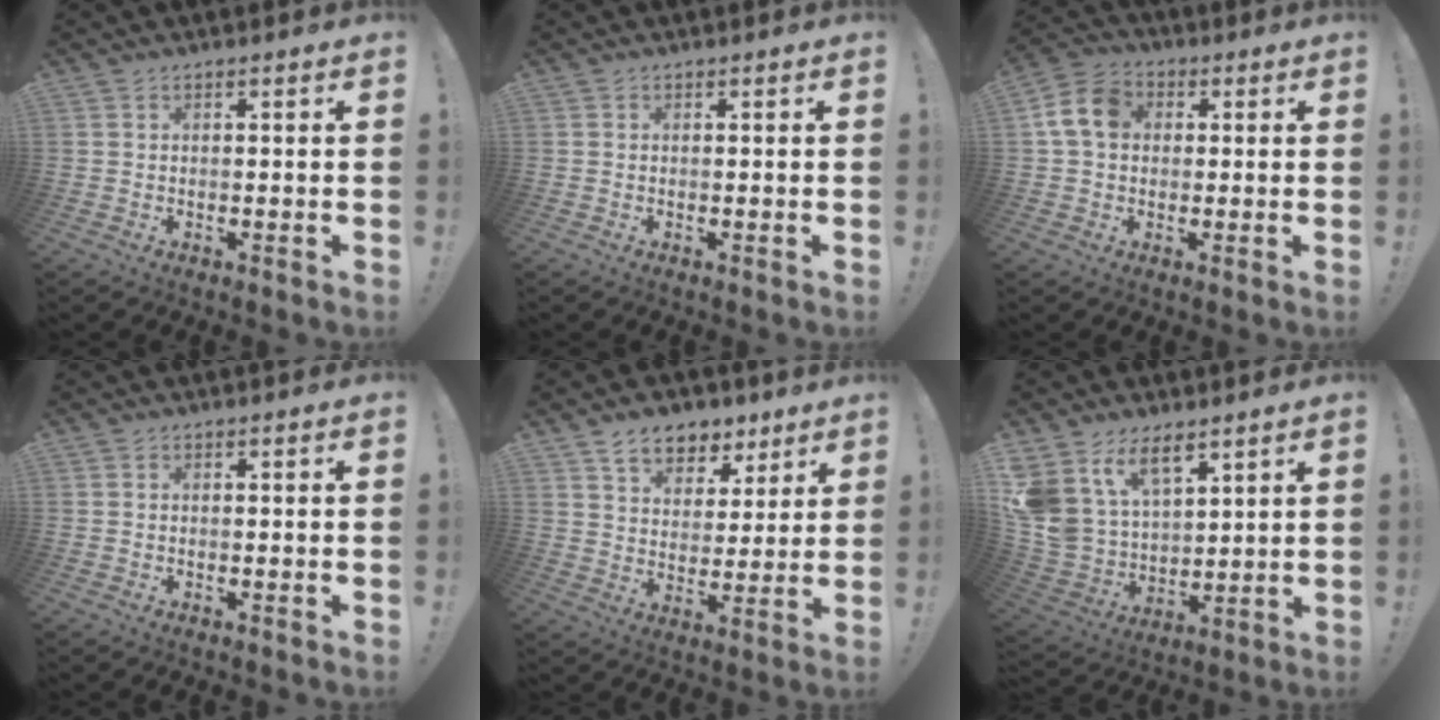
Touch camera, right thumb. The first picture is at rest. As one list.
[{"total": 0.0}, {"total": 10.7, "force": [2.2, 8.3, 6.4], "torque": [-0.110, 0.013, 0.048]}, {"total": 0.0}, {"total": 10.0, "force": [6.9, 6.4, 3.4], "torque": [-0.047, -0.045, 0.131]}, {"total": 14.6, "force": [9.2, 8.5, 7.4], "torque": [-0.170, -0.066, 0.179]}]